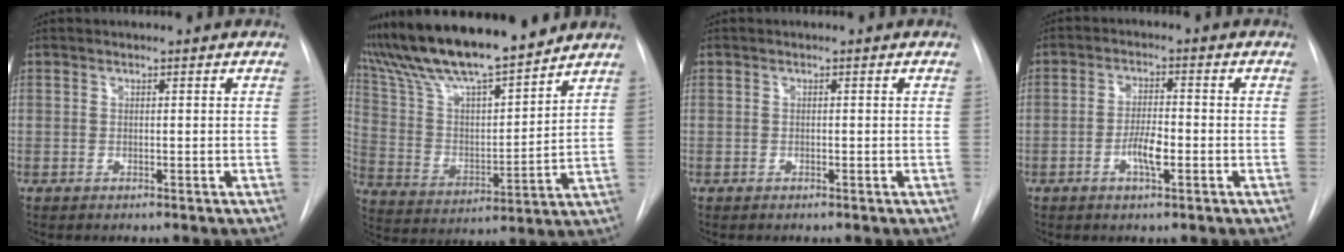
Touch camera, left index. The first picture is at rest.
{"total": 18.4, "force": [16.0, 2.1, 8.9], "torque": [-0.165, 0.007, 0.287]}
{"total": 0.0}
{"total": 4.4, "force": [-1.6, 1.1, 4.0], "torque": [-0.076, 0.002, -0.029]}